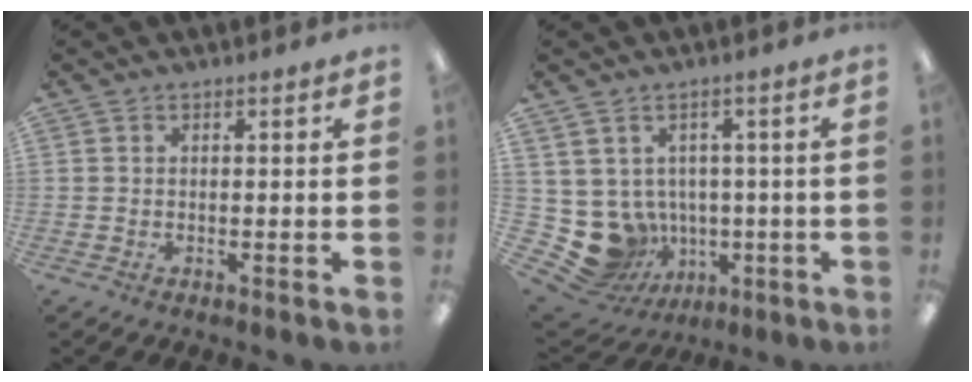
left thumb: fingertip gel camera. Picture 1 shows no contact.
{"total": 9.6, "force": [-1.1, 9.1, 2.6], "torque": [-0.088, -0.012, -0.004]}